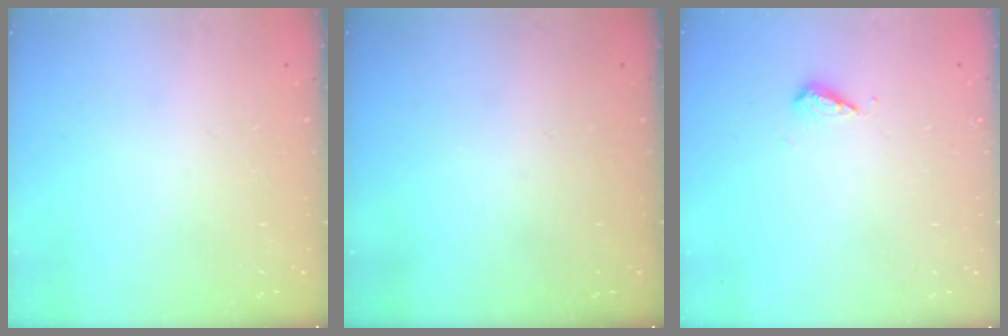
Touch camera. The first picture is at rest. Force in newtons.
{"total": 0.0}
{"total": 5.8, "press": 5.6, "slide": 1.3}